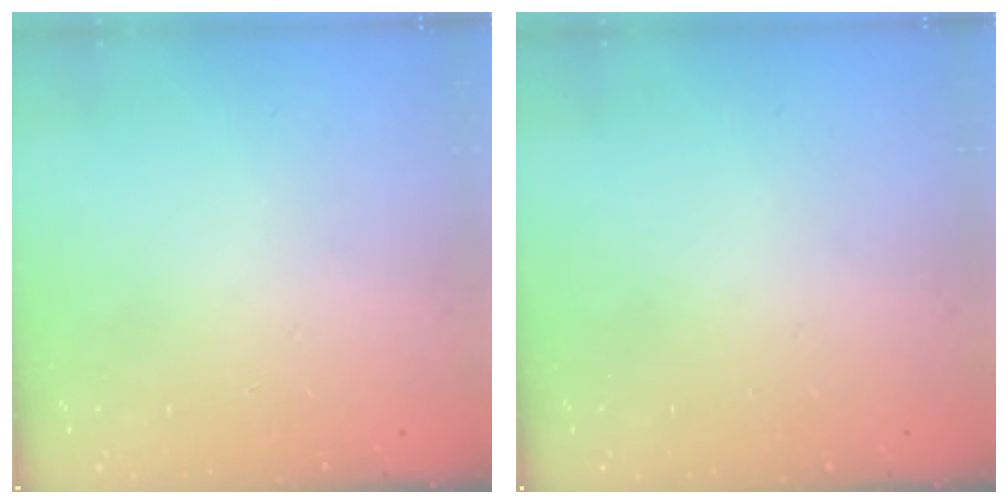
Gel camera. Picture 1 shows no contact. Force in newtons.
{"total": 0.0}